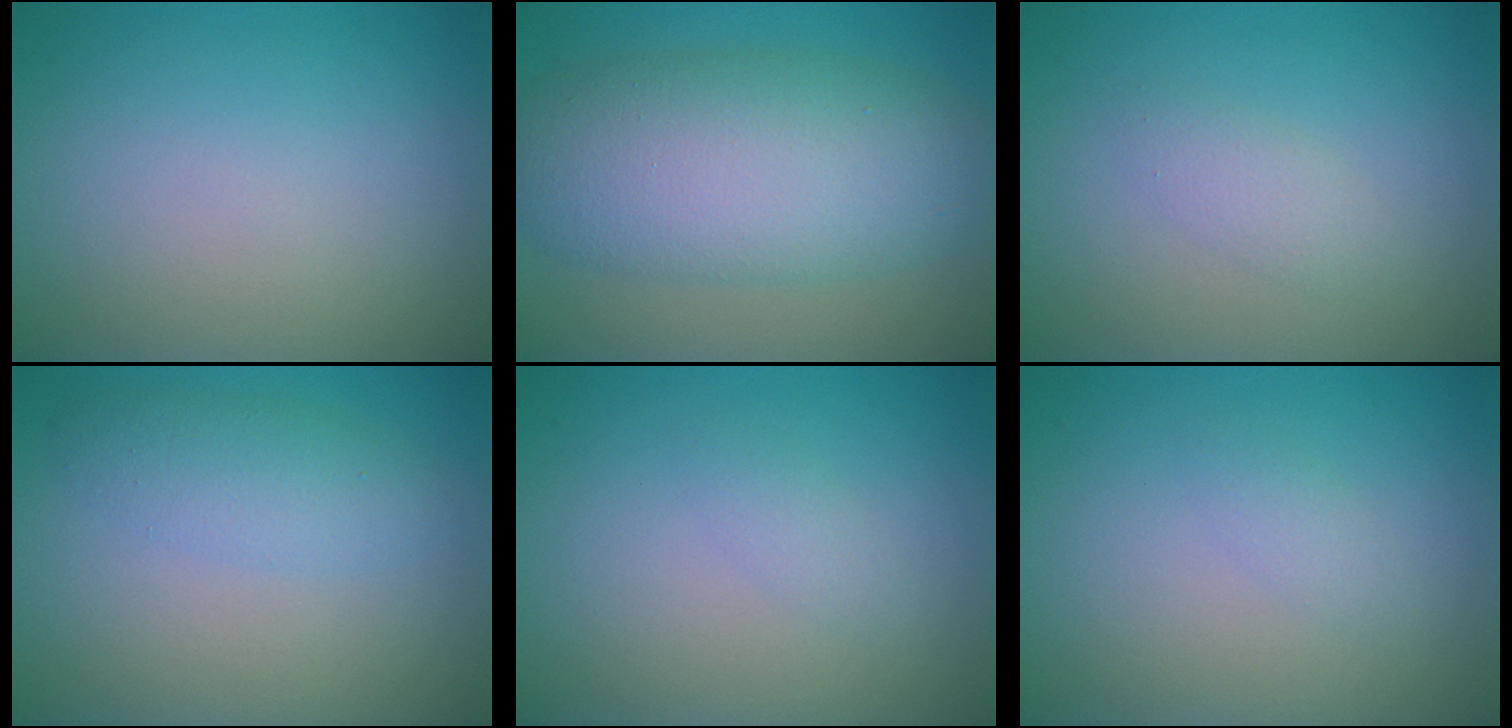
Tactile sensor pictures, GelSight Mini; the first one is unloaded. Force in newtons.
{"total": 9.8, "press": 9.8, "slide": 0.1}
{"total": 1.5, "press": 1.5, "slide": 0.1}
{"total": 2.6, "press": 2.6, "slide": 0.1}
{"total": 1.0, "press": 1.0, "slide": 0.0}
{"total": 1.0, "press": 1.0, "slide": 0.0}